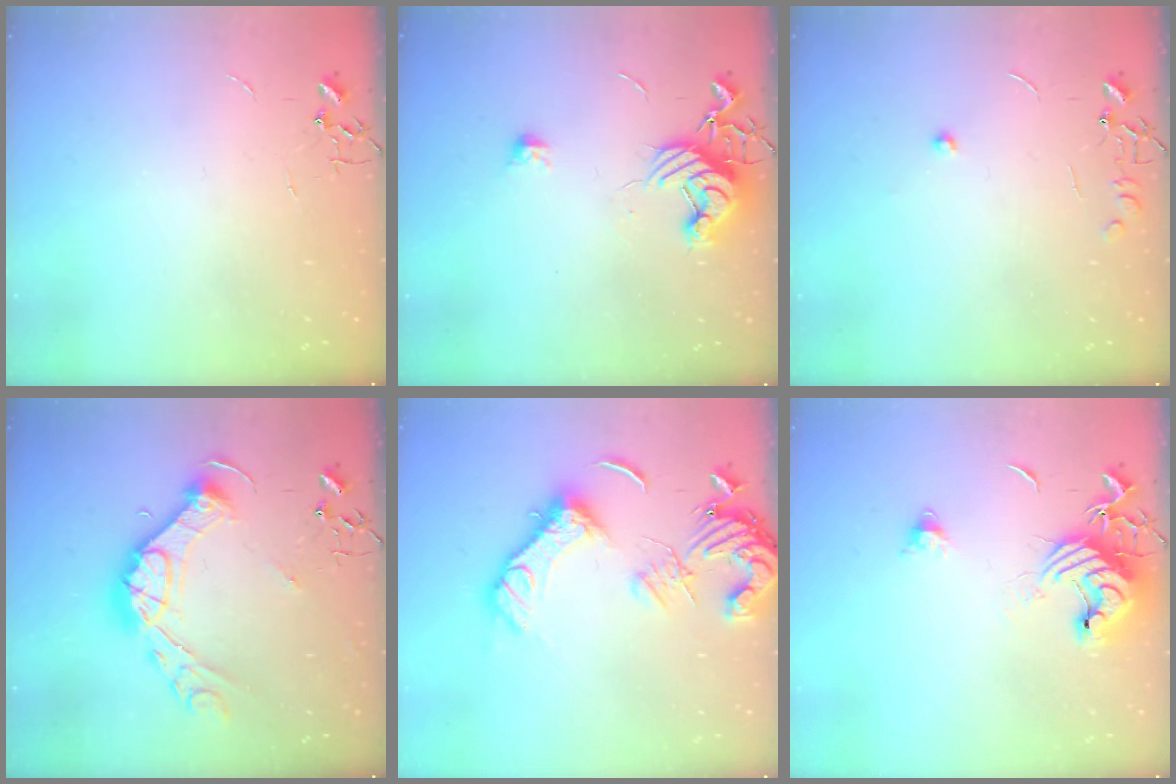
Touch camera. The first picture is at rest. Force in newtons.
{"total": 12.1, "press": 12.0, "slide": 0.4}
{"total": 7.6, "press": 7.5, "slide": 0.7}
{"total": 16.6, "press": 16.6, "slide": 1.4}
{"total": 16.6, "press": 16.5, "slide": 2.0}
{"total": 13.8, "press": 13.7, "slide": 1.8}